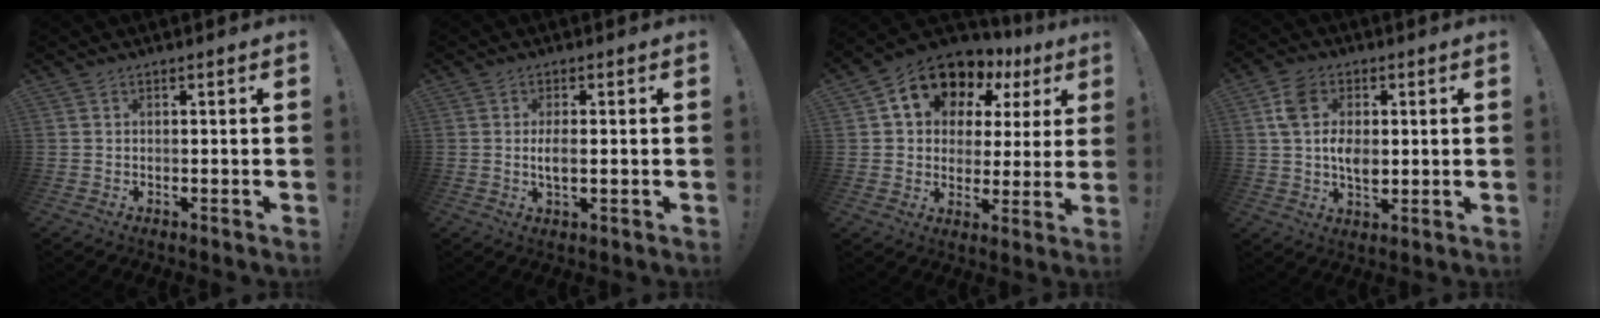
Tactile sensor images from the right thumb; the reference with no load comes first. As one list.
[{"total": 3.7, "force": [-0.4, 1.0, 3.5], "torque": [-0.069, 0.000, -0.010]}, {"total": 12.8, "force": [8.0, 8.2, 5.7], "torque": [-0.095, -0.056, 0.145]}, {"total": 10.6, "force": [1.1, 7.9, 7.0], "torque": [-0.125, 0.001, 0.022]}]